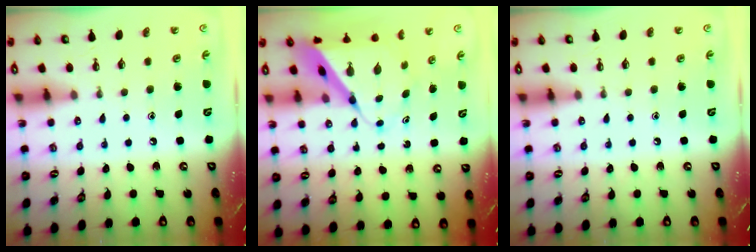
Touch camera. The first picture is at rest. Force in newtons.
{"total": 8.9, "press": 8.9, "slide": 0.6}
{"total": 0.0}